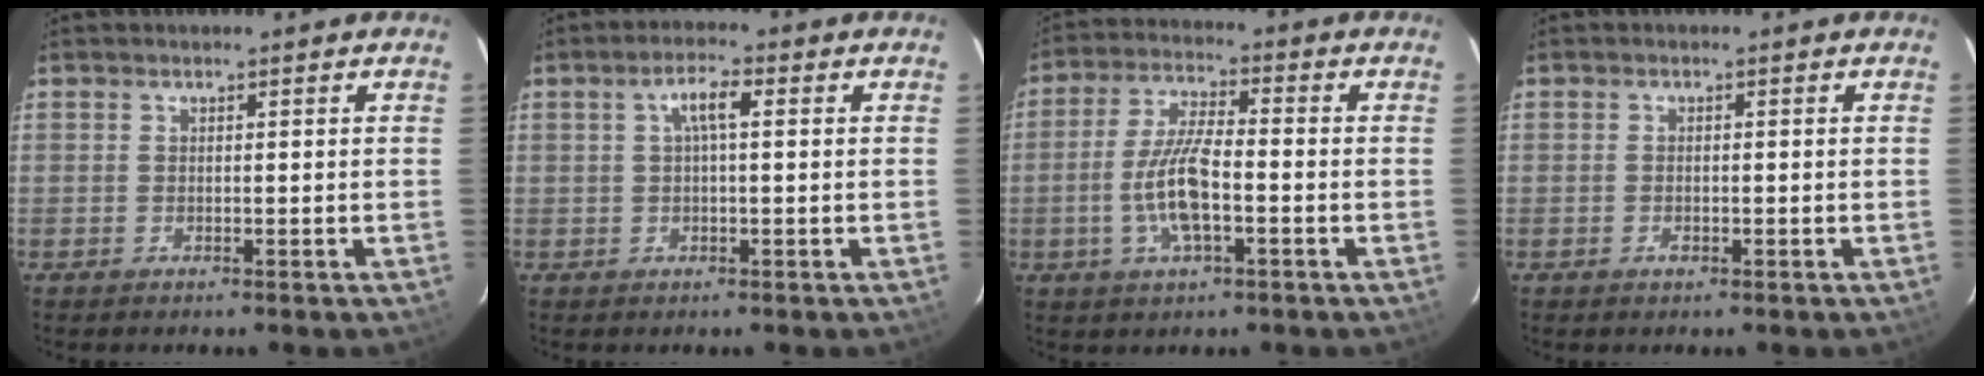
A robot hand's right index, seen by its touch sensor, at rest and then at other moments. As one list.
[{"total": 3.9, "force": [0.9, 0.9, 3.7], "torque": [-0.072, 0.011, 0.018]}, {"total": 9.7, "force": [-2.7, 2.8, 8.9], "torque": [-0.182, 0.001, -0.052]}, {"total": 1.2, "force": [-0.5, 0.7, 0.9], "torque": [-0.018, 0.001, -0.008]}]